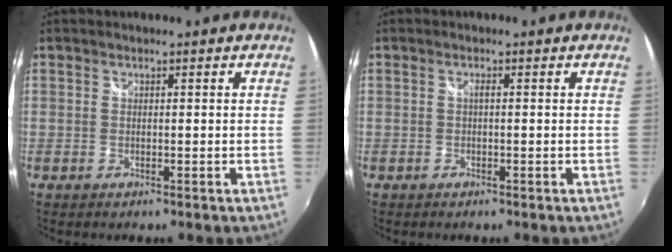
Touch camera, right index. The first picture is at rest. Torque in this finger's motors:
{"motor_torque": [0.23, 0.06, 0.09, 0.03]}